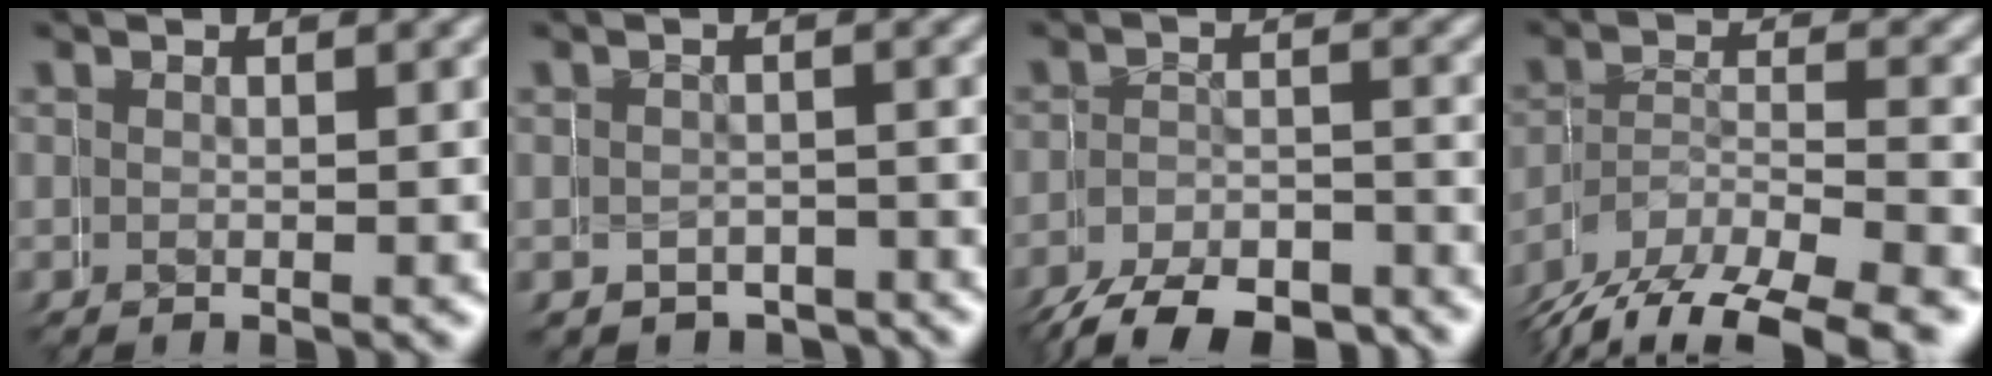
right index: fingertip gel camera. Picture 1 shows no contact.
{"total": 2.2, "force": [-1.0, 0.9, -1.8], "torque": [0.018, -0.002, -0.015]}
{"total": 7.7, "force": [-7.2, 2.7, 0.7], "torque": [-0.015, -0.020, -0.105]}
{"total": 7.2, "force": [-5.3, 4.0, 2.9], "torque": [-0.045, -0.010, -0.081]}